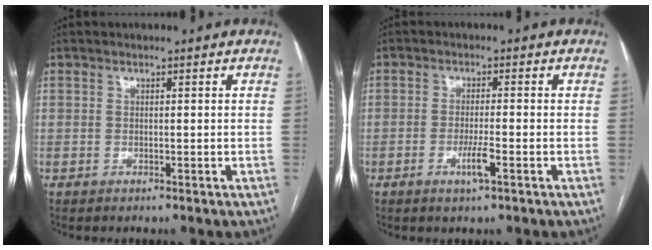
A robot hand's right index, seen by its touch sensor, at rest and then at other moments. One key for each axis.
{"total": 3.4, "fx": -1.5, "fy": 0.0, "fz": 3.1, "tx": -0.059, "ty": -0.005, "tz": -0.029}